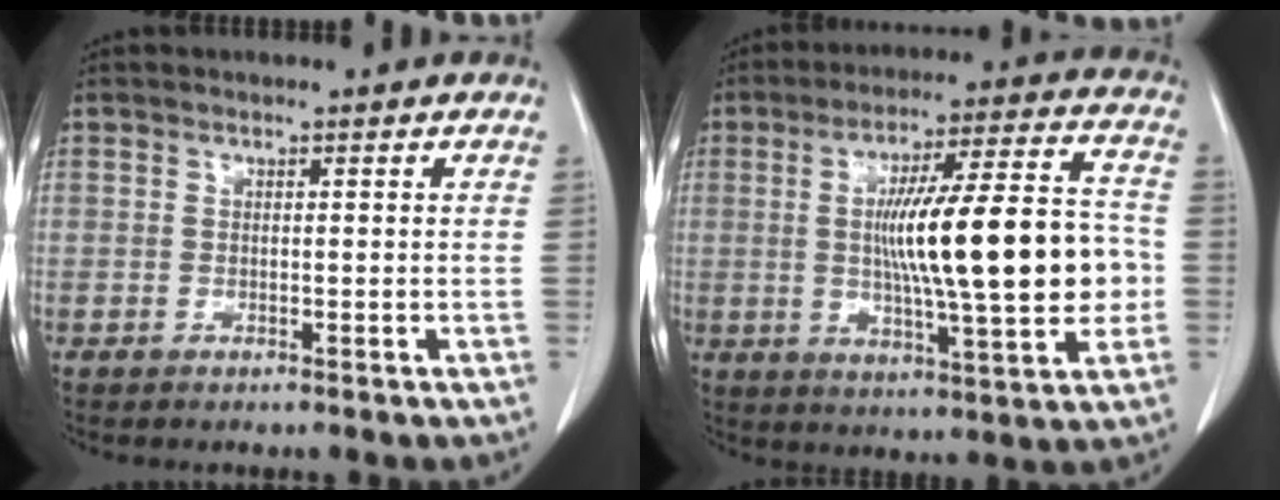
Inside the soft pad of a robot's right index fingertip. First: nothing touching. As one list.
[{"total": 19.8, "force": [-0.6, 2.6, 19.6], "torque": [-0.314, 0.015, -0.009]}]